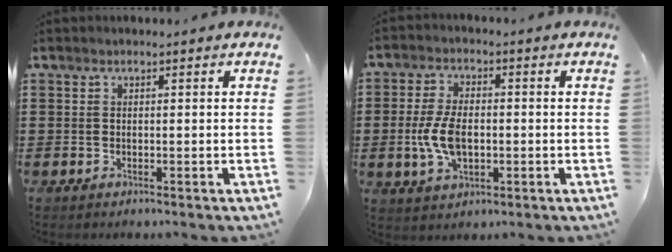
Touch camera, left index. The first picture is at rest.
{"total": 7.1, "force": [-0.8, 3.9, 5.9], "torque": [-0.139, -0.003, -0.020]}